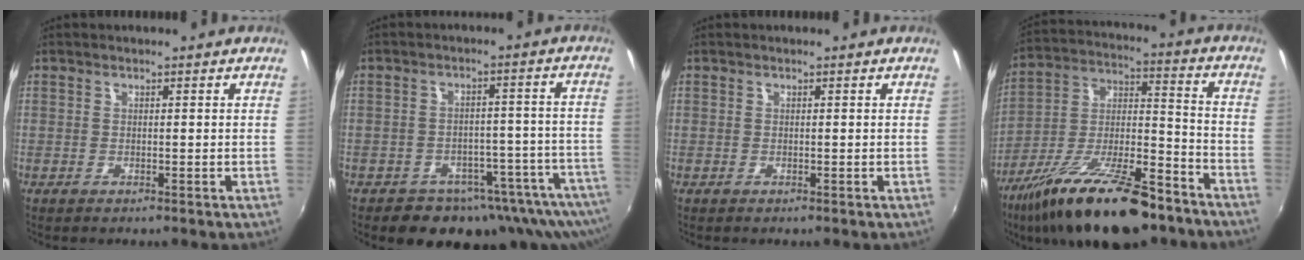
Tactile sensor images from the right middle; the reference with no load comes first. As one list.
[{"total": 17.3, "force": [-13.3, 8.7, 6.7], "torque": [-0.092, 0.007, -0.156]}, {"total": 0.0}, {"total": 23.4, "force": [-15.7, 7.6, 15.5], "torque": [-0.275, -0.018, -0.251]}]